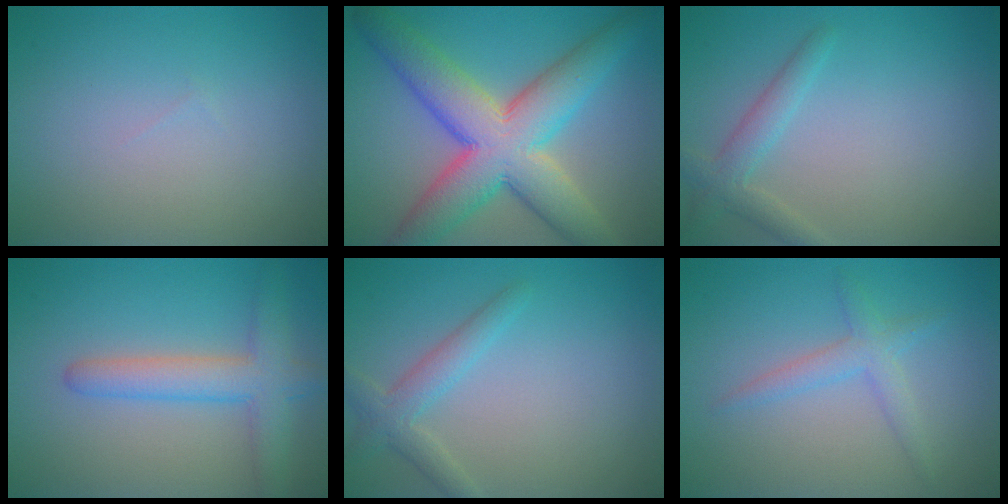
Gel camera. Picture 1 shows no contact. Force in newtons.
{"total": 10.5, "press": 10.5, "slide": 0.4}
{"total": 2.4, "press": 2.3, "slide": 0.1}
{"total": 4.4, "press": 4.4, "slide": 0.3}
{"total": 2.5, "press": 2.5, "slide": 0.1}
{"total": 2.2, "press": 2.2, "slide": 0.2}